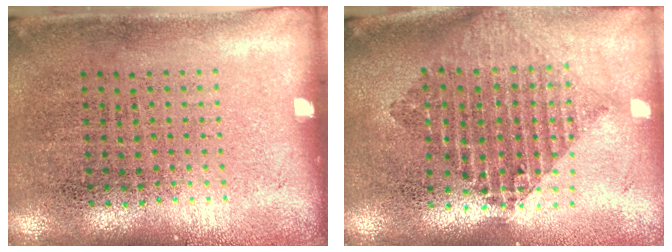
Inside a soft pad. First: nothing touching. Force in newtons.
{"total": 2.1, "press": 1.7, "slide": 1.2}